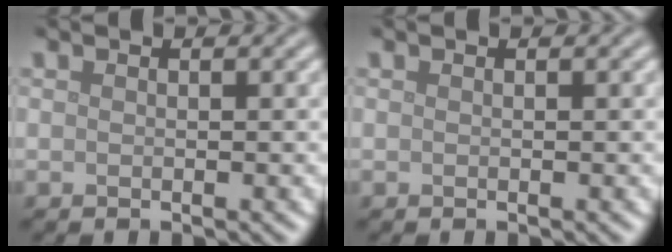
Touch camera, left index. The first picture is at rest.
{"total": 0.0}